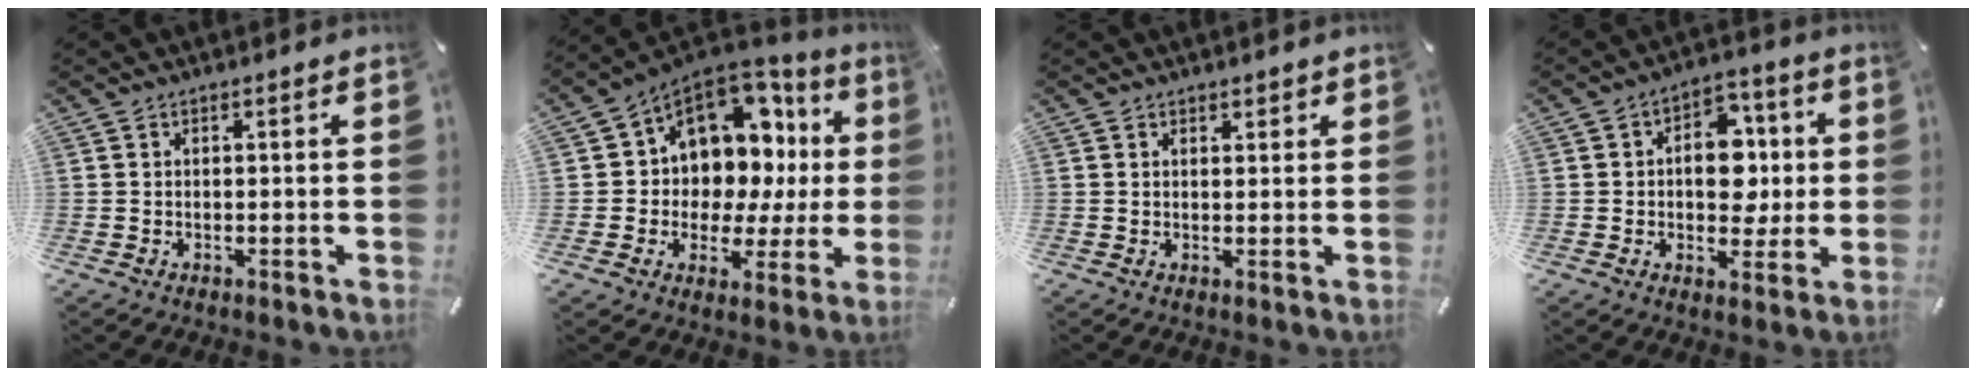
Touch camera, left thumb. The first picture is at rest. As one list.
[{"total": 13.7, "force": [6.0, 10.1, 7.0], "torque": [-0.104, -0.057, 0.109]}, {"total": 1.4, "force": [1.1, 0.8, 0.3], "torque": [0.003, -0.002, 0.019]}, {"total": 10.6, "force": [0.5, 7.8, 7.1], "torque": [-0.093, 0.009, 0.007]}]